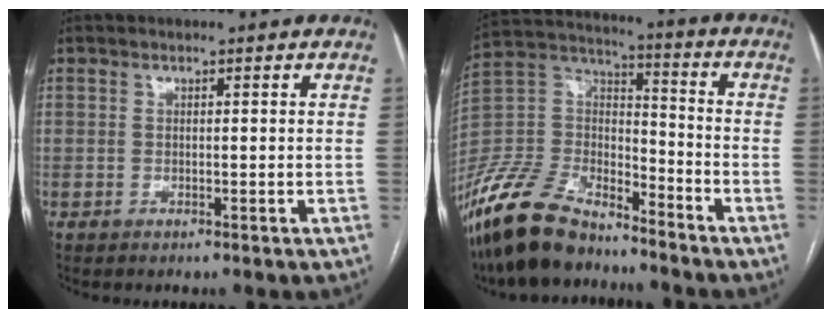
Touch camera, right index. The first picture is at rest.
{"total": 16.7, "force": [-13.6, 6.1, 7.5], "torque": [-0.155, 0.015, -0.262]}